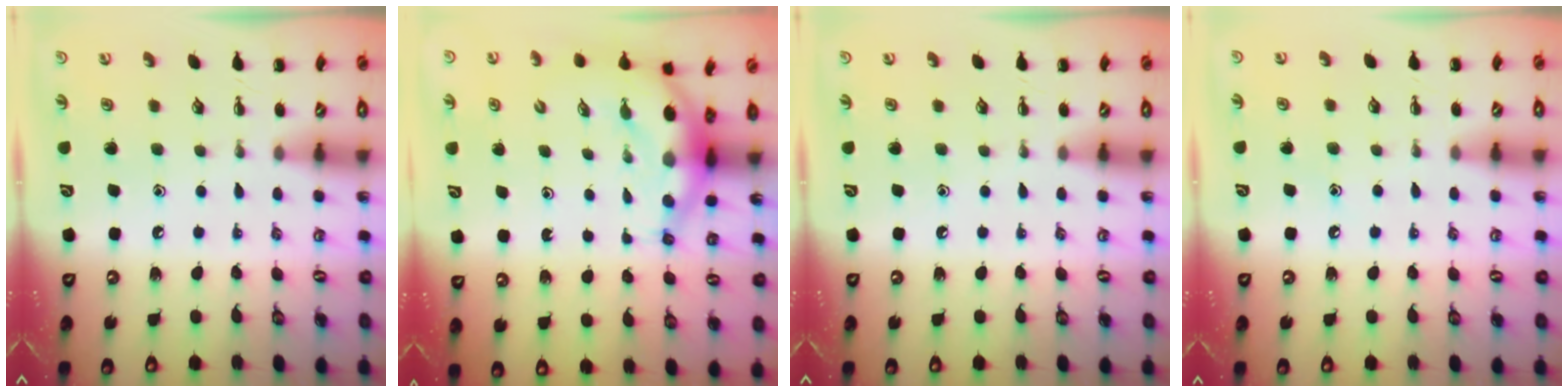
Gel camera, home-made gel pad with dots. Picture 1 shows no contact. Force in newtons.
{"total": 7.4, "press": 7.1, "slide": 1.9}
{"total": 0.0}
{"total": 4.6, "press": 4.4, "slide": 1.3}